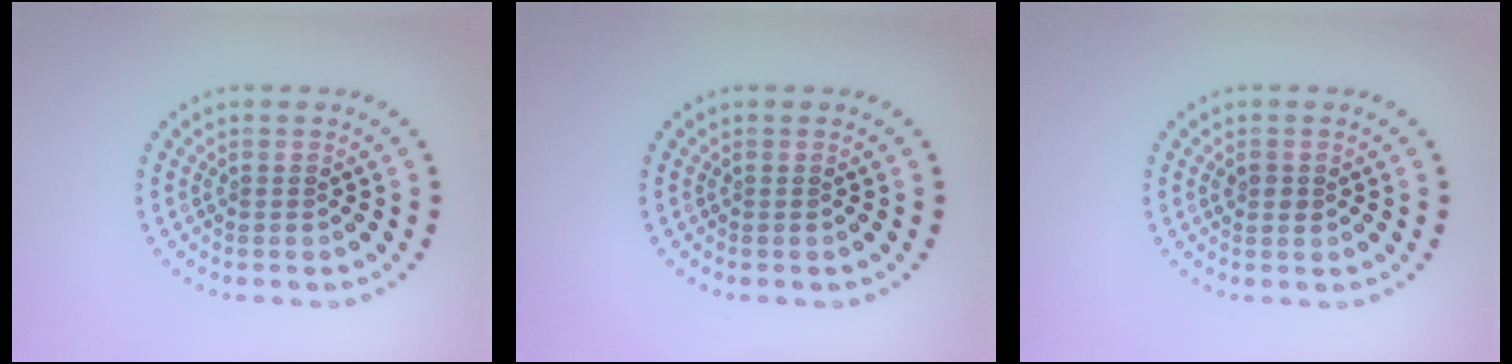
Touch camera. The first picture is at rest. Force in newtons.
{"total": 0.0}
{"total": 1.0, "press": 1.0, "slide": 0.2}